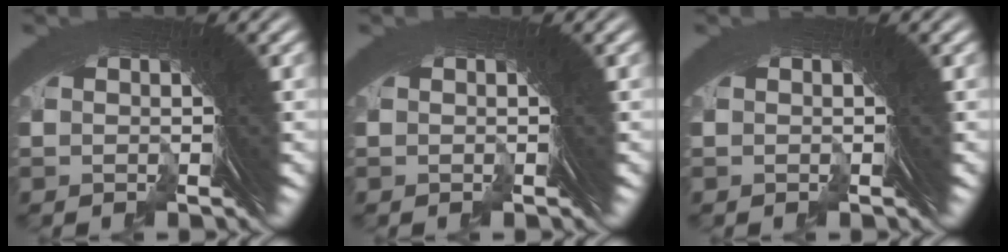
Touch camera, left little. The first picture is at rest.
{"total": 0.0}
{"total": 0.0}